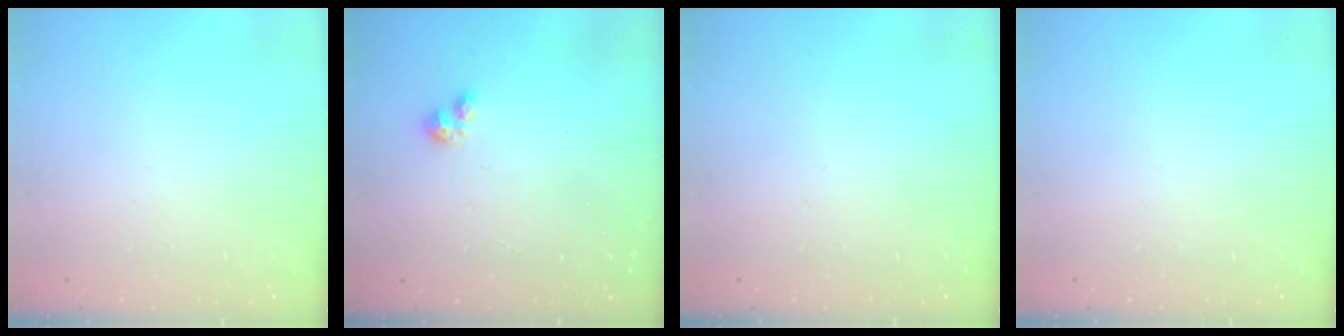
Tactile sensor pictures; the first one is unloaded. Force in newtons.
{"total": 1.3, "press": 1.2, "slide": 0.3}
{"total": 0.0}
{"total": 0.0}